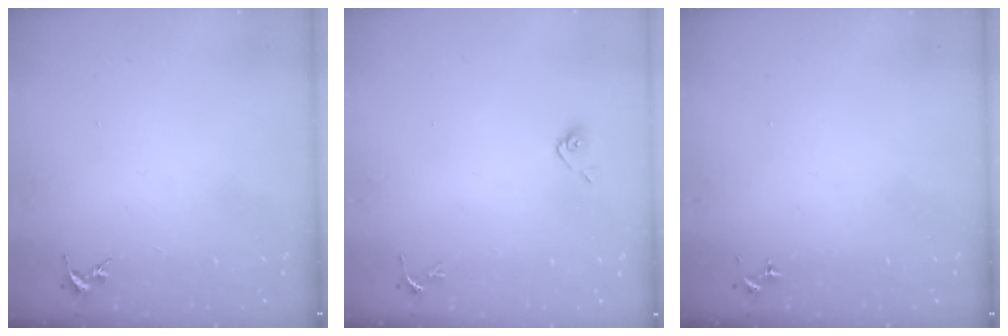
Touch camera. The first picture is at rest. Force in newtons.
{"total": 4.9, "press": 4.6, "slide": 1.8}
{"total": 0.0}